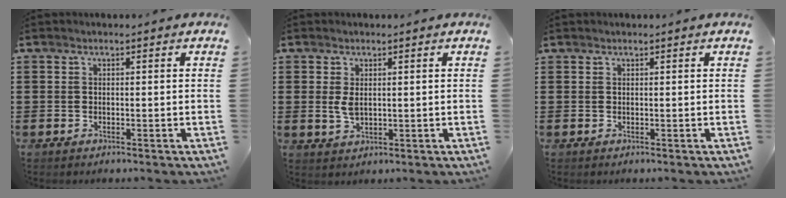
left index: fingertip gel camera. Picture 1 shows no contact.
{"total": 2.8, "force": [0.4, 1.5, 2.3], "torque": [-0.063, -0.001, 0.001]}
{"total": 0.0}